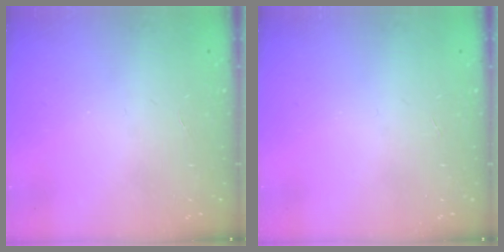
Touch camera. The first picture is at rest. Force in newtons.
{"total": 0.0}